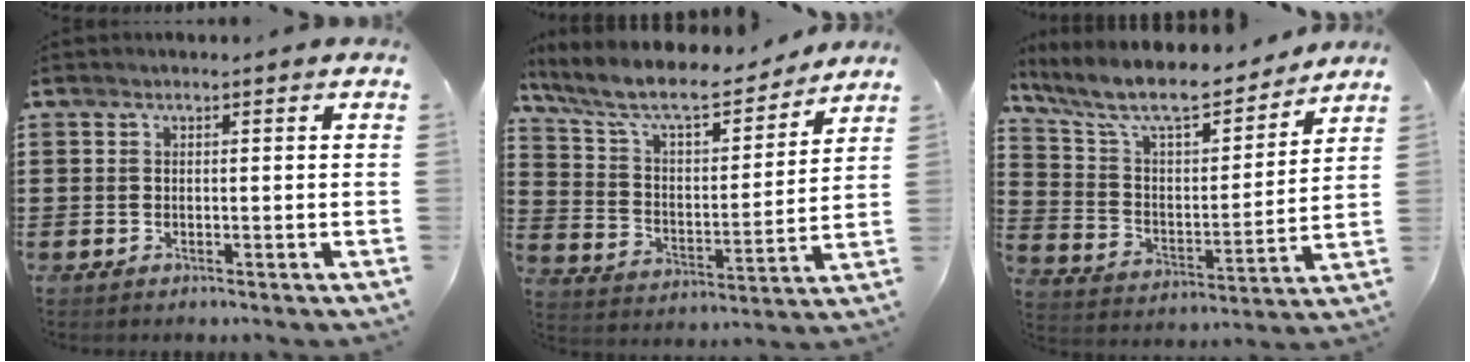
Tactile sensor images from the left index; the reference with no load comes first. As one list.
[{"total": 9.3, "force": [8.1, 1.5, 4.3], "torque": [-0.118, -0.051, 0.136]}, {"total": 9.9, "force": [8.5, 1.9, 4.6], "torque": [-0.128, -0.053, 0.145]}]